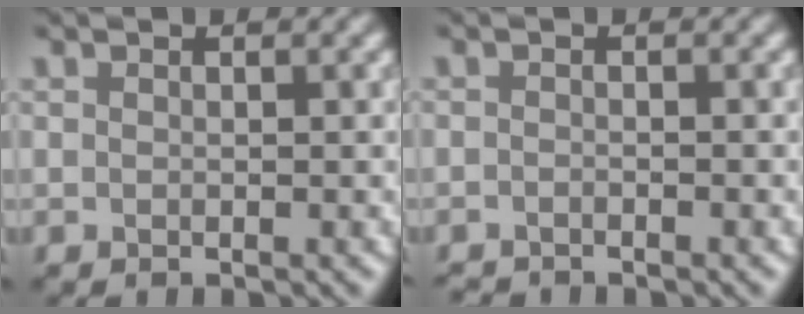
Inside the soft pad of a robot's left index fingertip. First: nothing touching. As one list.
[{"total": 1.2, "force": [-1.2, -0.1, 0.0], "torque": [0.000, -0.008, -0.024]}]